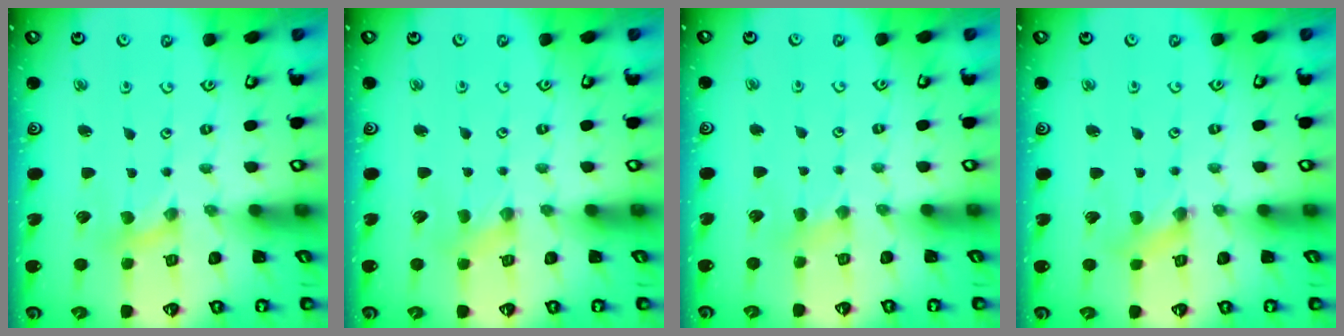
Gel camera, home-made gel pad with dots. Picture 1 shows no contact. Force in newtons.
{"total": 1.5, "press": 1.5, "slide": 0.3}
{"total": 3.0, "press": 2.9, "slide": 0.5}
{"total": 1.6, "press": 1.5, "slide": 0.3}